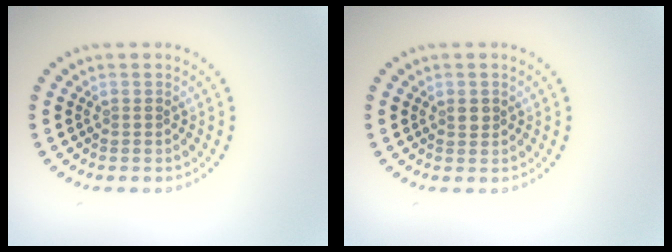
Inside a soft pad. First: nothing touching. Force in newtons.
{"total": 1.1, "press": 1.0, "slide": 0.4}